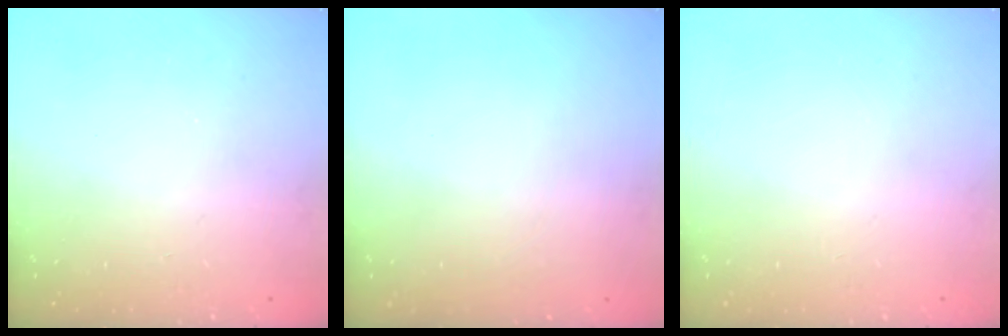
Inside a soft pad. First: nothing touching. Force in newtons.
{"total": 0.7, "press": 0.4, "slide": 0.5}
{"total": 0.0}